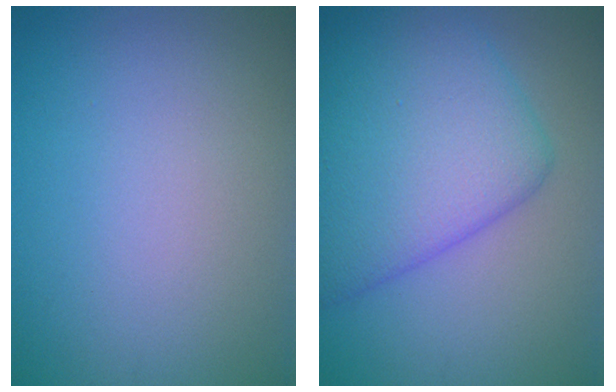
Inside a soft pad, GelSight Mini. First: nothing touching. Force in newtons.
{"total": 8.8, "press": 8.8, "slide": 0.4}